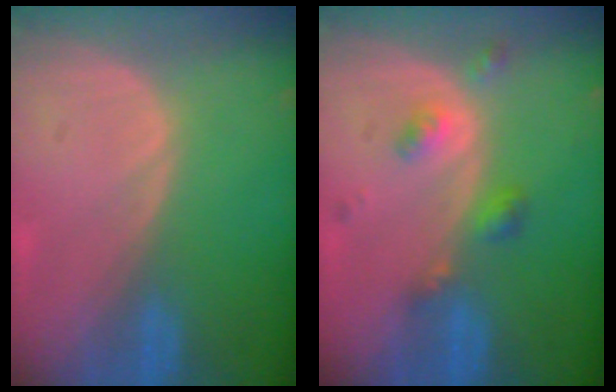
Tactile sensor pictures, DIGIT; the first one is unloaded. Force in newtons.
{"total": 4.5, "press": 4.0, "slide": 1.9}